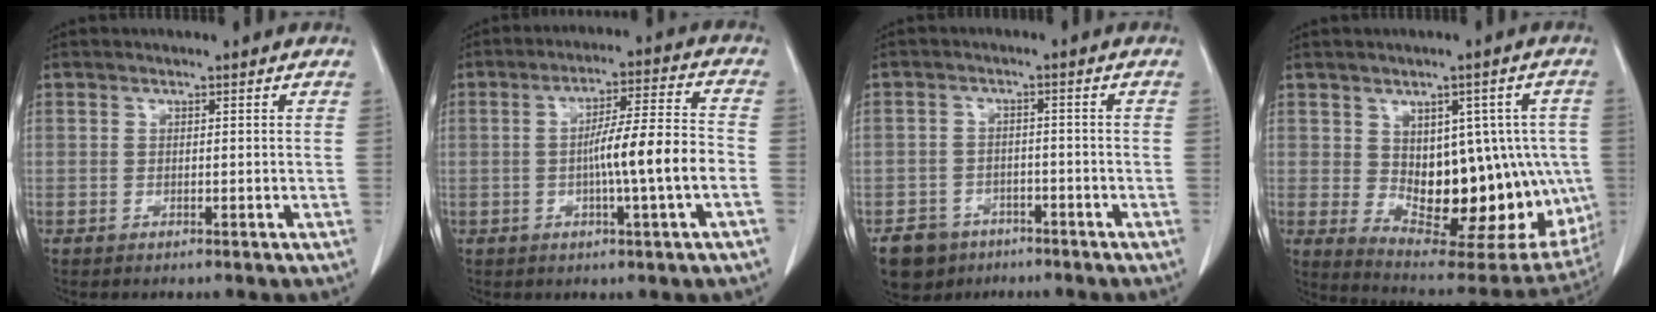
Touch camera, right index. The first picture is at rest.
{"total": 10.1, "force": [-2.3, -0.5, 9.8], "torque": [-0.163, 0.009, -0.040]}
{"total": 3.5, "force": [-1.9, 2.9, 0.1], "torque": [-0.002, 0.009, -0.026]}
{"total": 19.4, "force": [-1.5, 9.6, 16.8], "torque": [-0.199, 0.005, 0.011]}